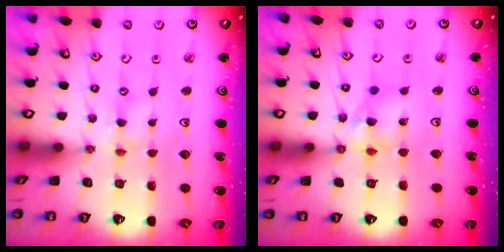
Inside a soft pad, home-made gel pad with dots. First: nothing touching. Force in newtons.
{"total": 9.6, "press": 9.5, "slide": 0.9}